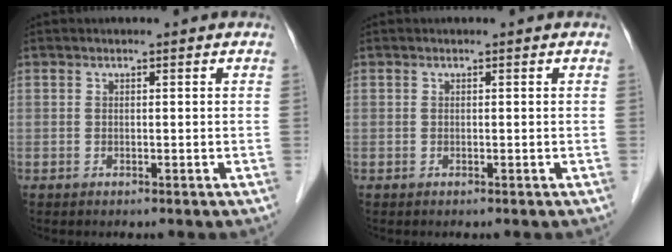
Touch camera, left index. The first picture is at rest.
{"total": 0.0}